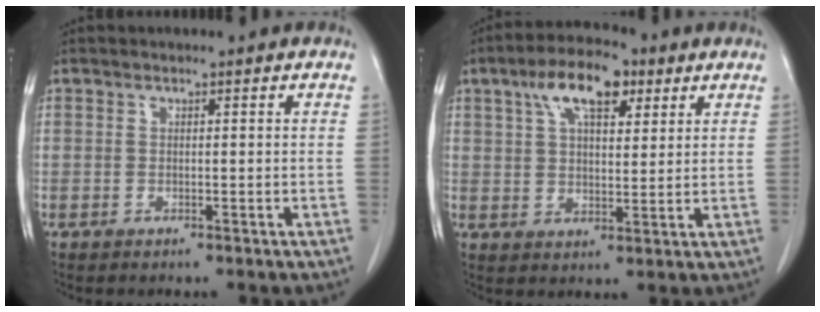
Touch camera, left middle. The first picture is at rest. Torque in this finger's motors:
{"motor_torque": [1.46, -0.68, 0.21, 0.13]}